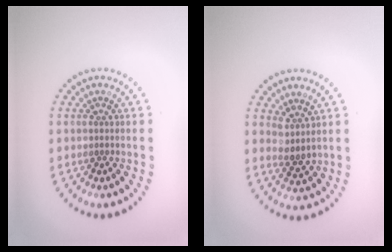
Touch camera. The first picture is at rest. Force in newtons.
{"total": 1.8, "press": 1.4, "slide": 1.2}